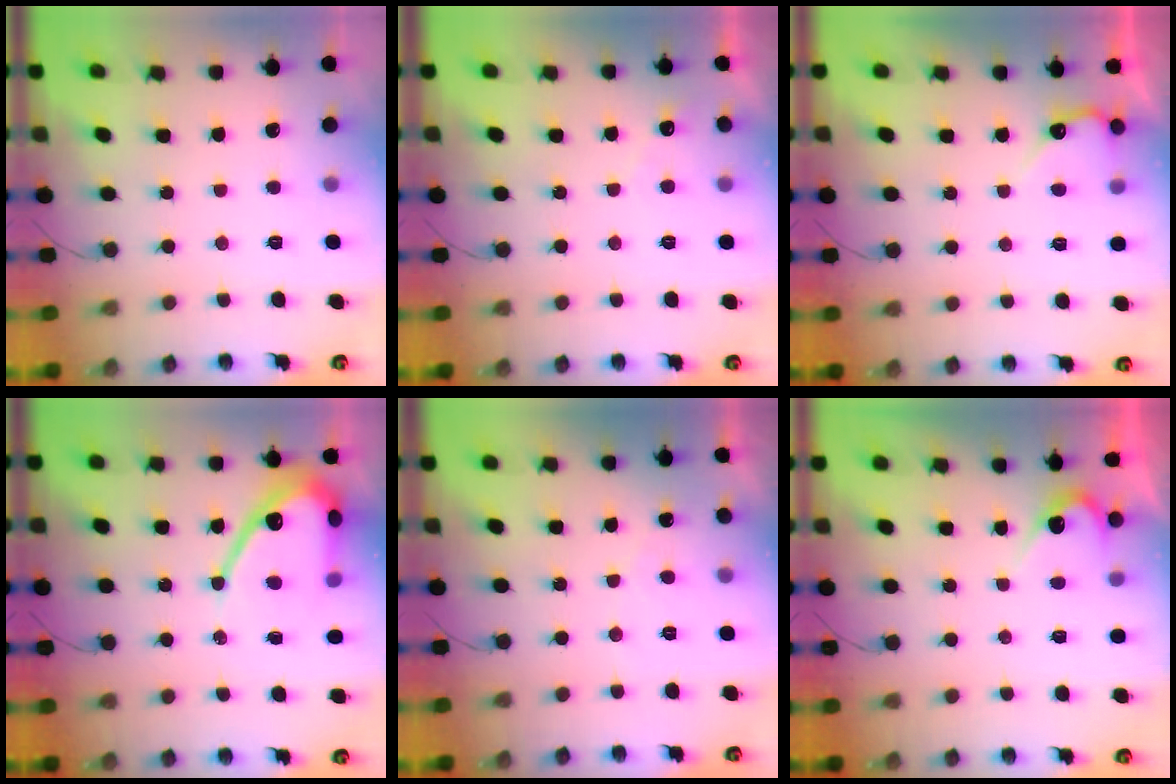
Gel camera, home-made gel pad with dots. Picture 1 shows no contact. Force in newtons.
{"total": 2.7, "press": 2.7, "slide": 0.1}
{"total": 4.4, "press": 4.4, "slide": 0.4}
{"total": 11.5, "press": 11.5, "slide": 1.1}
{"total": 2.2, "press": 2.2, "slide": 0.1}
{"total": 4.3, "press": 4.3, "slide": 0.3}